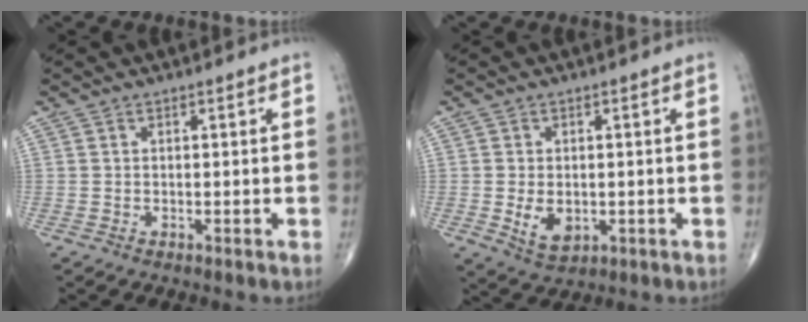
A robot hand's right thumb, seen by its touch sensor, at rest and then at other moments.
{"total": 5.5, "force": [-0.9, 3.6, 4.0], "torque": [-0.060, -0.009, -0.004]}